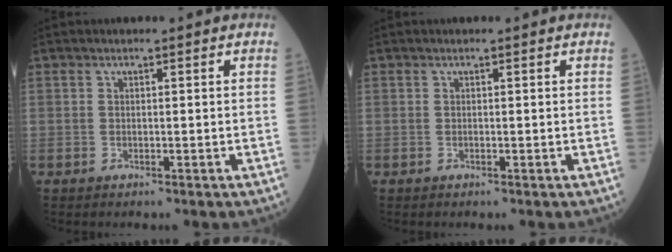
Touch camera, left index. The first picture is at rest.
{"total": 0.0}